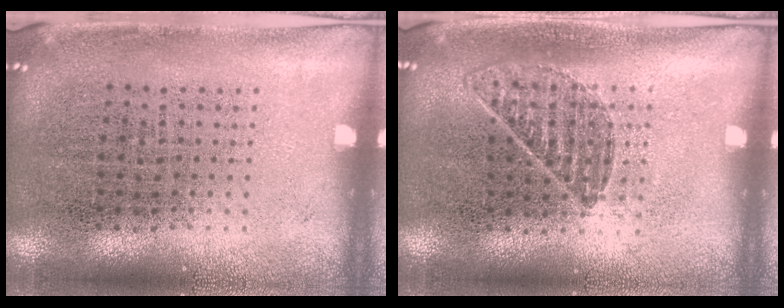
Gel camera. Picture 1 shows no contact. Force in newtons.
{"total": 0.8, "press": 0.8, "slide": 0.2}